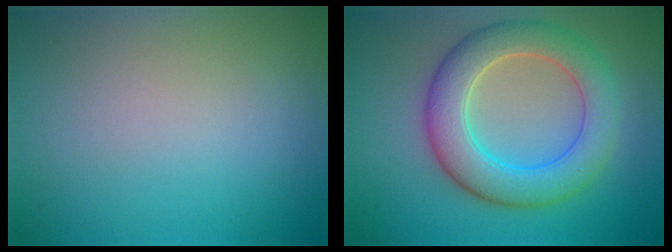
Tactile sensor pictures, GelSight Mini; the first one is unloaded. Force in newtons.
{"total": 6.8, "press": 6.8, "slide": 0.2}